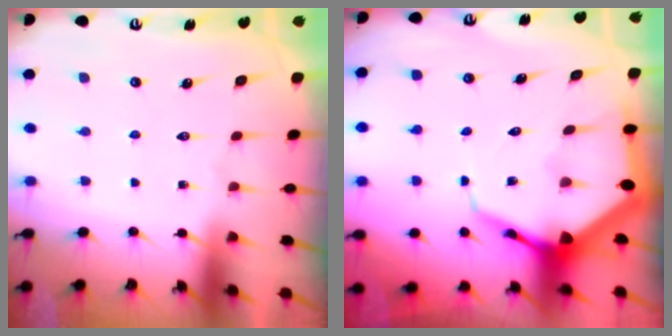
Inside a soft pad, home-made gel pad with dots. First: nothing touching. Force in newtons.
{"total": 10.3, "press": 10.3, "slide": 1.1}